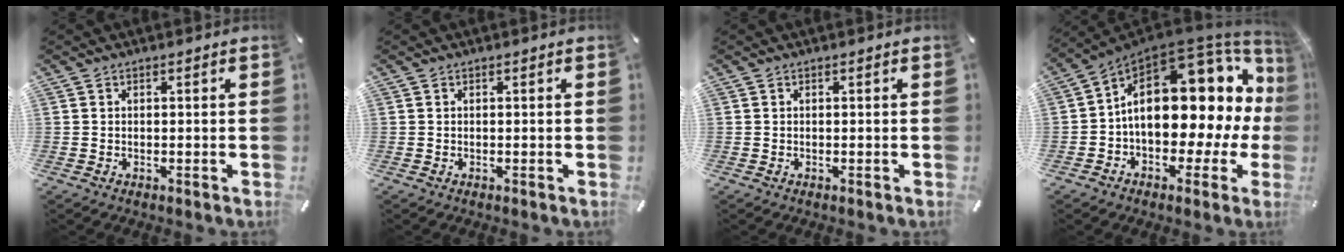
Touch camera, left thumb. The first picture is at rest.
{"total": 0.0}
{"total": 0.0}
{"total": 21.7, "force": [3.5, 13.1, 17.0], "torque": [-0.247, -0.047, 0.069]}